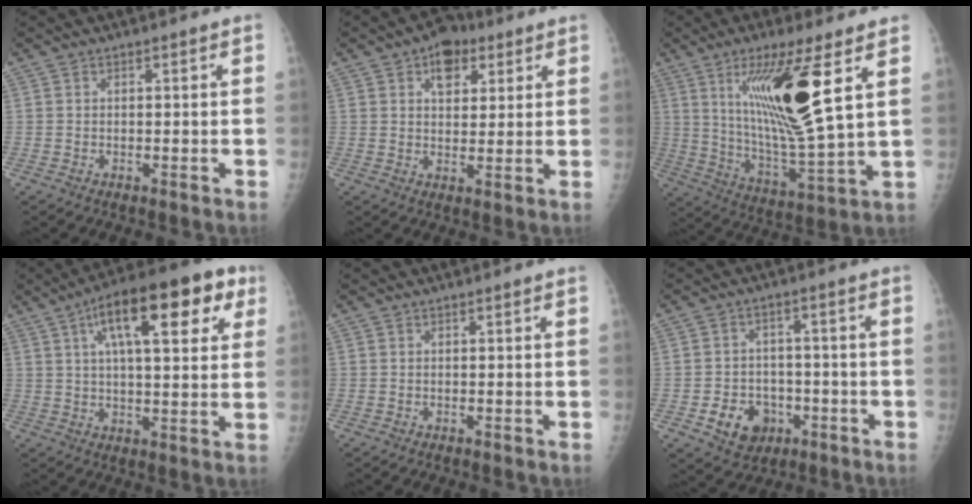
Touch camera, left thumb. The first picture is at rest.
{"total": 7.2, "force": [3.6, 4.8, 4.1], "torque": [-0.028, -0.009, 0.048]}
{"total": 18.4, "force": [7.1, 3.0, 16.7], "torque": [-0.302, -0.053, 0.132]}
{"total": 18.1, "force": [7.7, 6.9, 14.9], "torque": [-0.195, 0.011, 0.109]}
{"total": 0.0}
{"total": 8.5, "force": [-3.4, 6.9, 3.7], "torque": [-0.031, 0.023, -0.045]}